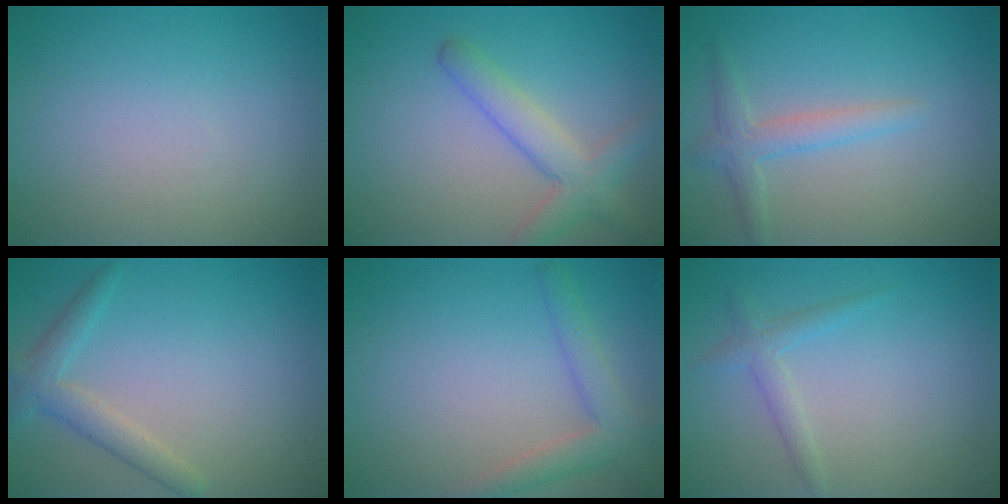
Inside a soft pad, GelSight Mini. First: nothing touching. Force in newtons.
{"total": 3.8, "press": 3.8, "slide": 0.2}
{"total": 2.3, "press": 2.3, "slide": 0.1}
{"total": 2.6, "press": 2.6, "slide": 0.1}
{"total": 2.9, "press": 2.9, "slide": 0.2}
{"total": 1.6, "press": 1.6, "slide": 0.1}